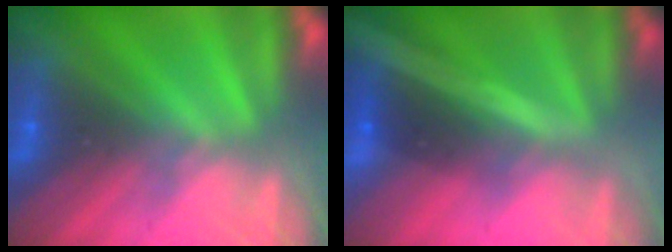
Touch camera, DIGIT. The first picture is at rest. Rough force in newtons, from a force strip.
{"total": 2.0}